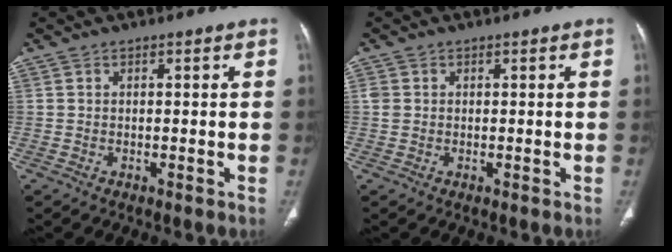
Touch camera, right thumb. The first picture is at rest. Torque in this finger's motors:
{"motor_torque": [0.36, 0.29, 0.50, 0.06, -0.03]}